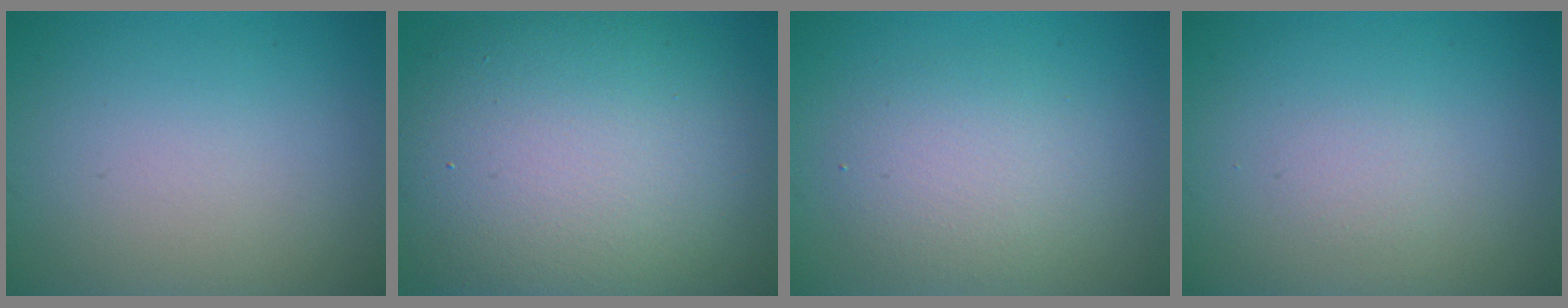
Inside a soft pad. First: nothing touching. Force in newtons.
{"total": 13.8, "press": 13.8, "slide": 0.7}
{"total": 2.0, "press": 2.0, "slide": 0.2}
{"total": 0.7, "press": 0.7, "slide": 0.0}